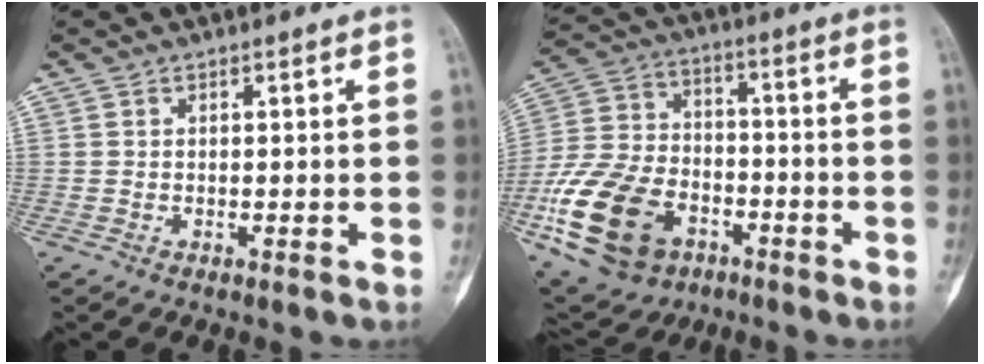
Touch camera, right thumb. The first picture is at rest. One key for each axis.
{"total": 20.5, "fx": -8.0, "fy": 13.9, "fz": 12.8, "tx": -0.248, "ty": 0.035, "tz": -0.136}